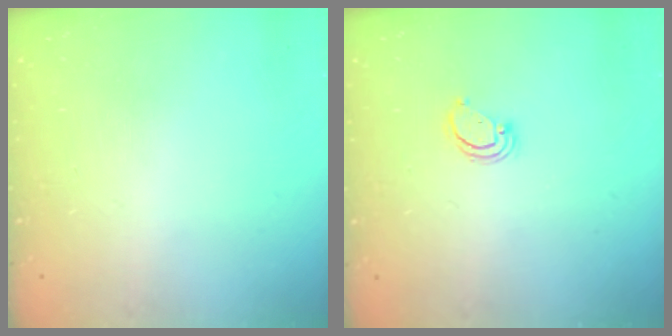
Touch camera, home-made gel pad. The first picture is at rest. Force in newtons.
{"total": 2.8, "press": 2.8, "slide": 0.2}